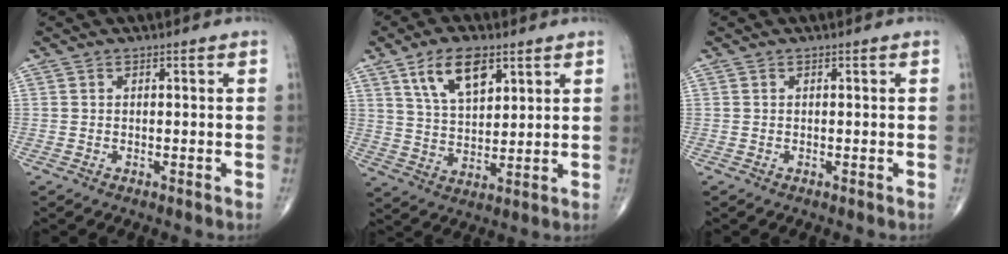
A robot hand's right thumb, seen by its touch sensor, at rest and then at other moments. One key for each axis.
{"total": 10.6, "fx": 5.6, "fy": 5.2, "fz": 7.3, "tx": -0.116, "ty": -0.026, "tz": 0.109}
{"total": 0.0}